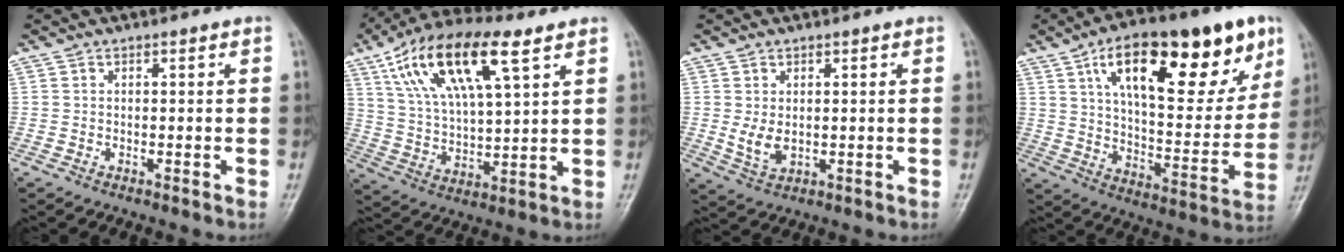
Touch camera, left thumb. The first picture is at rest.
{"total": 19.0, "force": [9.3, 7.0, 15.0], "torque": [-0.264, -0.010, 0.168]}
{"total": 4.0, "force": [0.3, 2.7, 3.0], "torque": [-0.051, -0.010, 0.014]}
{"total": 26.9, "force": [13.6, 10.9, 20.4], "torque": [-0.264, -0.019, 0.215]}